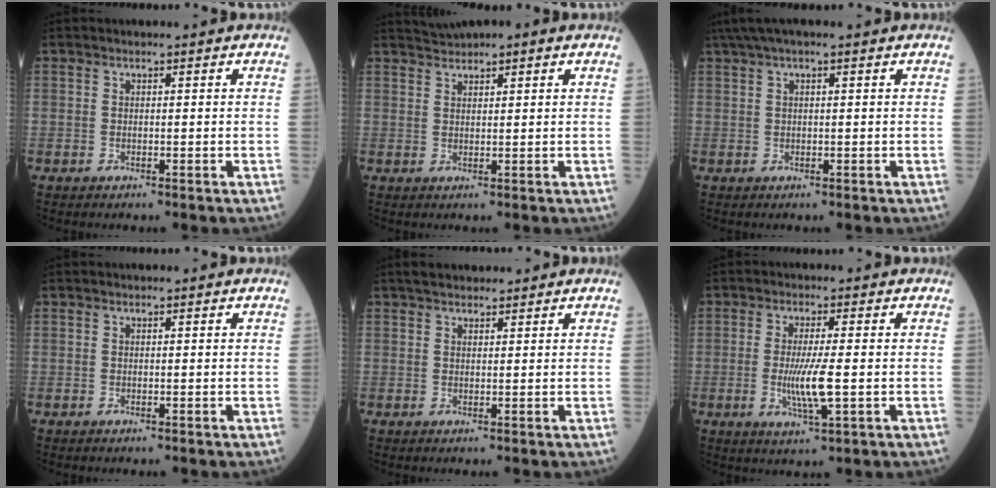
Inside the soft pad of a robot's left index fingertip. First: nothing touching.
{"total": 2.5, "force": [2.1, 0.2, 1.3], "torque": [-0.032, 0.026, 0.042]}
{"total": 4.8, "force": [3.2, 0.3, 3.5], "torque": [-0.068, 0.042, 0.057]}
{"total": 0.0}
{"total": 3.5, "force": [3.0, 1.0, 1.4], "torque": [-0.023, 0.023, 0.049]}
{"total": 5.9, "force": [-0.9, 0.3, 5.9], "torque": [-0.121, -0.015, -0.015]}